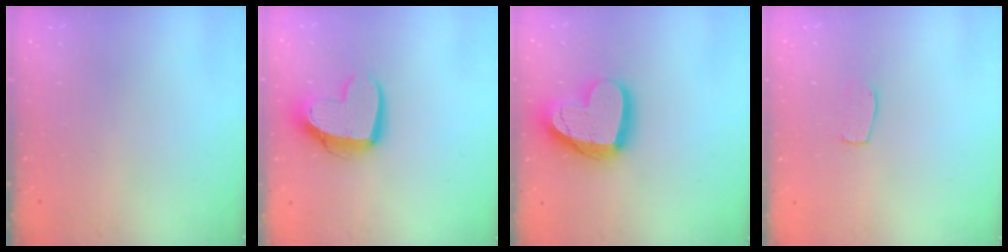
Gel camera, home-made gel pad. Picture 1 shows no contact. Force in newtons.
{"total": 13.8, "press": 13.8, "slide": 1.2}
{"total": 20.4, "press": 20.3, "slide": 1.7}
{"total": 4.5, "press": 4.5, "slide": 0.2}